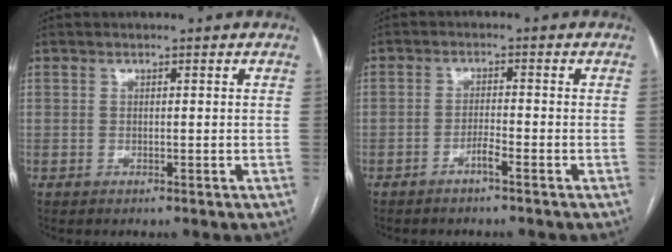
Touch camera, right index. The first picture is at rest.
{"total": 2.2, "force": [-1.5, -0.1, 1.6], "torque": [-0.030, 0.001, -0.030]}